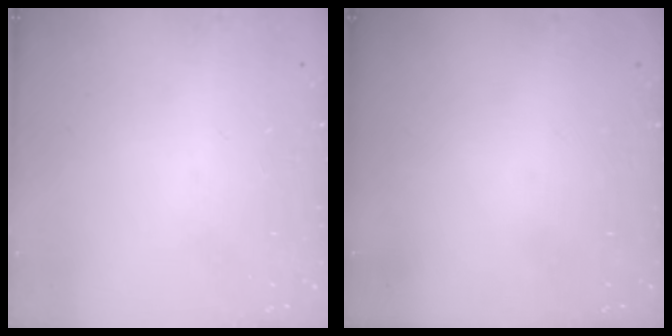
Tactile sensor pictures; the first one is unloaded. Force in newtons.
{"total": 0.0}